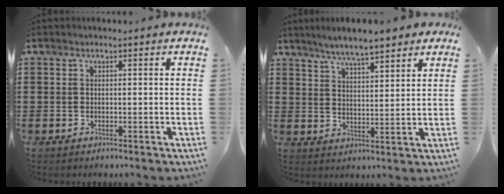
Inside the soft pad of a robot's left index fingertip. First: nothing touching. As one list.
[{"total": 5.5, "force": [5.0, 0.7, 2.3], "torque": [-0.063, -0.011, 0.088]}]